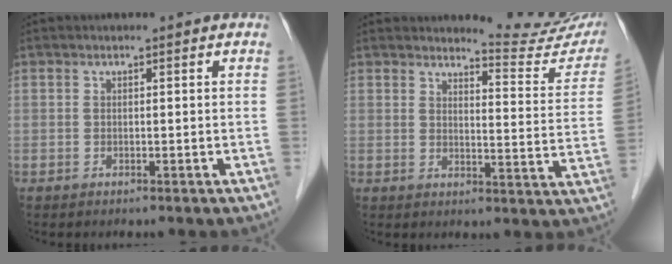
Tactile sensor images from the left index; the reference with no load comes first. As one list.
[{"total": 11.2, "force": [11.0, 0.7, 2.0], "torque": [-0.016, -0.069, 0.114]}]